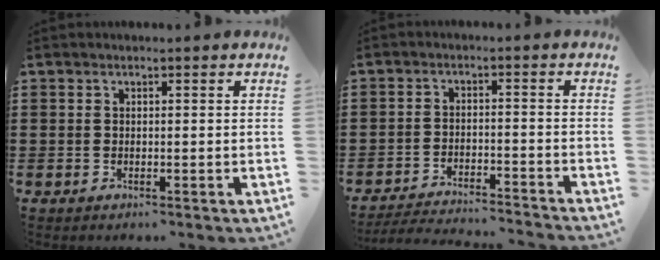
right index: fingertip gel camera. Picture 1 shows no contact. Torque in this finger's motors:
{"motor_torque": [-0.55, 0.55, -0.97, -0.09]}